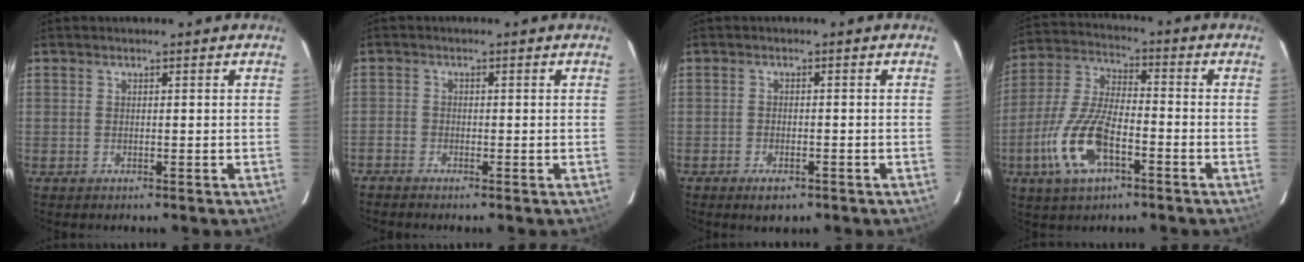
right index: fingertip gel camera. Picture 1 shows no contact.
{"total": 2.1, "force": [-1.8, 1.1, 0.5], "torque": [-0.021, -0.002, -0.036]}
{"total": 3.6, "force": [-2.4, 1.7, 2.2], "torque": [-0.051, -0.008, -0.039]}
{"total": 14.2, "force": [-6.0, 5.9, 11.5], "torque": [-0.255, -0.005, -0.115]}